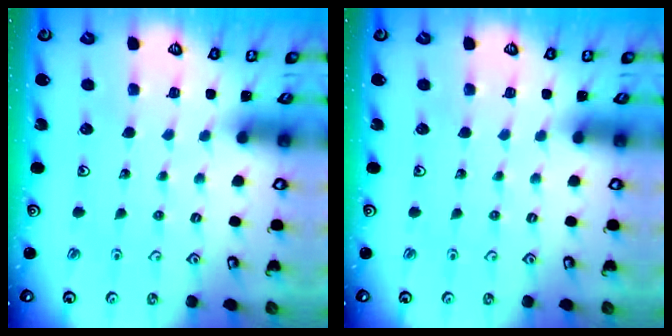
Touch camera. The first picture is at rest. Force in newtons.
{"total": 0.0}